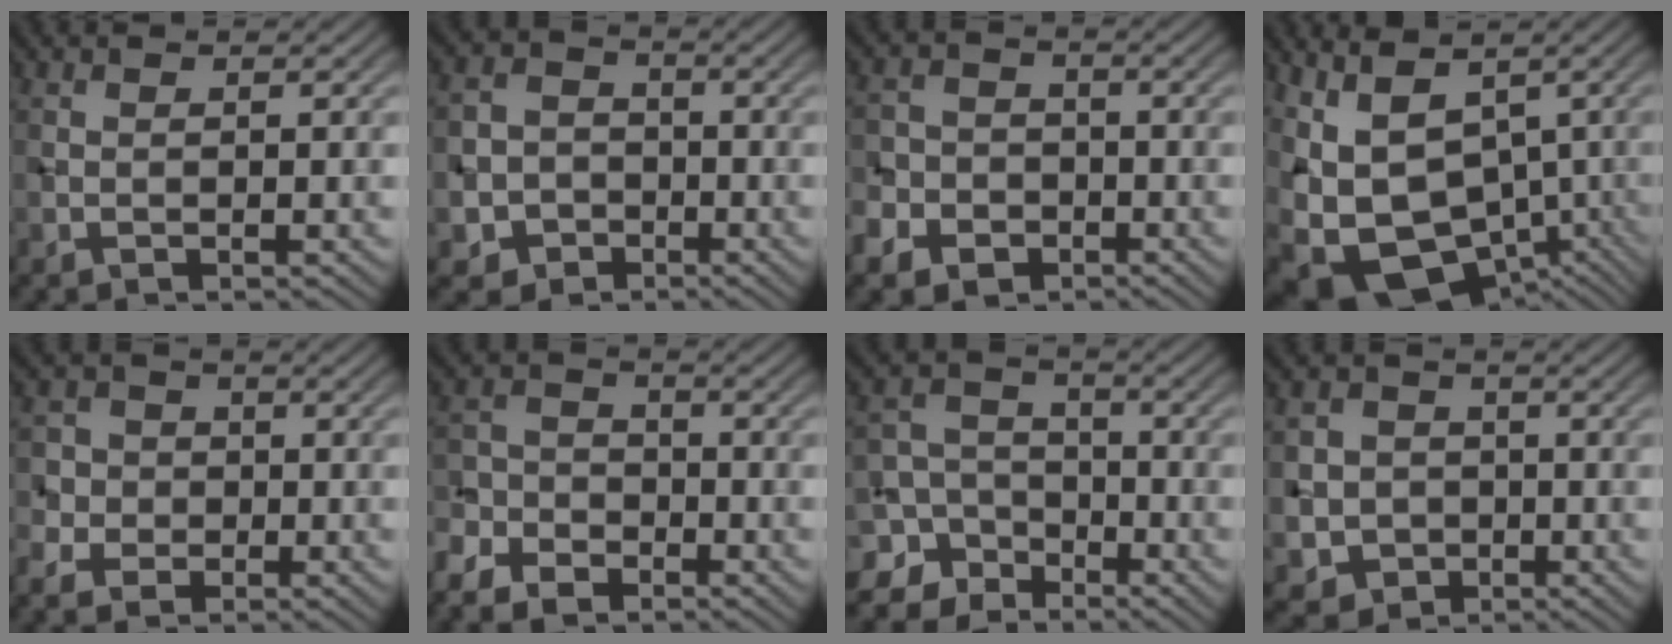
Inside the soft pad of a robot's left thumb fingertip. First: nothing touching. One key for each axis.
{"total": 6.3, "fx": -2.7, "fy": 5.5, "fz": 1.5, "tx": -0.038, "ty": -0.006, "tz": -0.077}
{"total": 6.6, "fx": -4.1, "fy": 4.7, "fz": 2.1, "tx": -0.038, "ty": -0.013, "tz": -0.087}
{"total": 13.0, "fx": -1.9, "fy": 8.7, "fz": 9.5, "tx": -0.199, "ty": -0.022, "tz": 0.007}
{"total": 5.9, "fx": -3.0, "fy": 4.8, "fz": 1.7, "tx": -0.041, "ty": -0.009, "tz": -0.074}
{"total": 8.2, "fx": -6.4, "fy": 4.3, "fz": 2.9, "tx": -0.068, "ty": -0.022, "tz": -0.125}
{"total": 9.3, "fx": -5.3, "fy": 7.1, "fz": 2.8, "tx": -0.074, "ty": -0.014, "tz": -0.119}
{"total": 5.9, "fx": -1.4, "fy": 5.6, "fz": 1.3, "tx": -0.040, "ty": -0.015, "tz": -0.045}